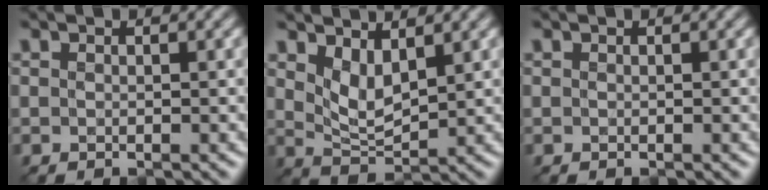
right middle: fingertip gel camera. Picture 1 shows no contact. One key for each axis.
{"total": 2.9, "fx": 1.7, "fy": 1.3, "fz": 2.0, "tx": -0.043, "ty": -0.006, "tz": 0.038}
{"total": 0.0}